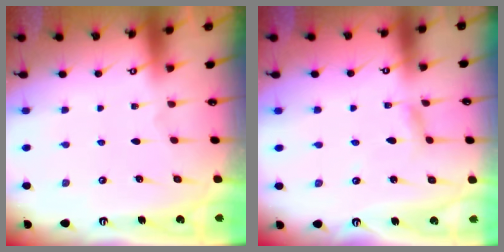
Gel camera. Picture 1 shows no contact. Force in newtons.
{"total": 2.6, "press": 2.6, "slide": 0.2}